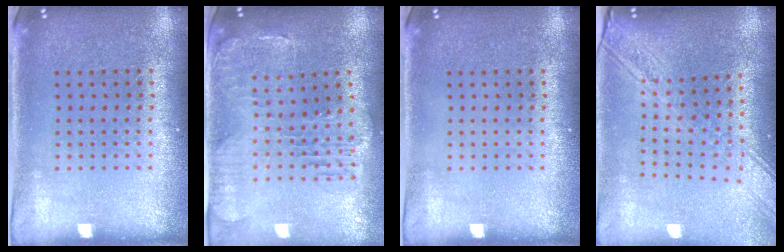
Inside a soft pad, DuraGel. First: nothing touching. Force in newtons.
{"total": 1.5, "press": 1.4, "slide": 0.4}
{"total": 0.0}
{"total": 2.5, "press": 2.1, "slide": 1.4}